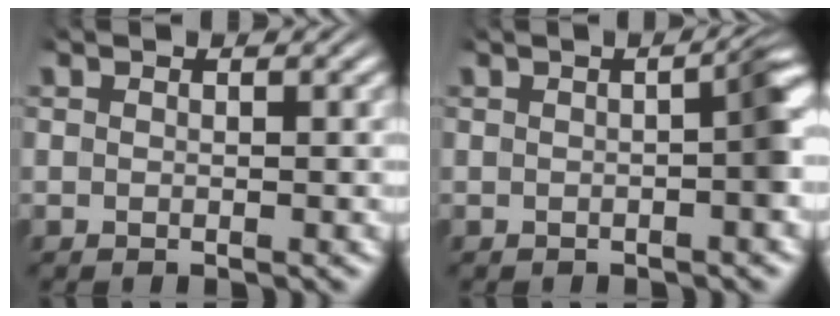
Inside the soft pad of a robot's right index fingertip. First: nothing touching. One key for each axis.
{"total": 3.2, "fx": -0.1, "fy": 0.8, "fz": 3.1, "tx": -0.028, "ty": 0.018, "tz": -0.009}